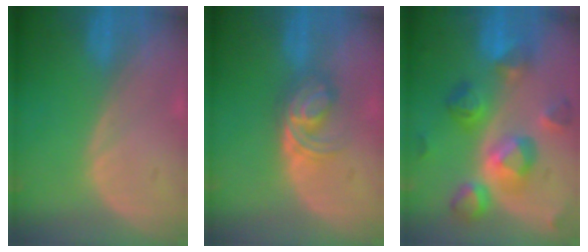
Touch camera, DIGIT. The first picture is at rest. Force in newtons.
{"total": 5.9, "press": 5.1, "slide": 2.8}
{"total": 10.4, "press": 10.3, "slide": 0.8}